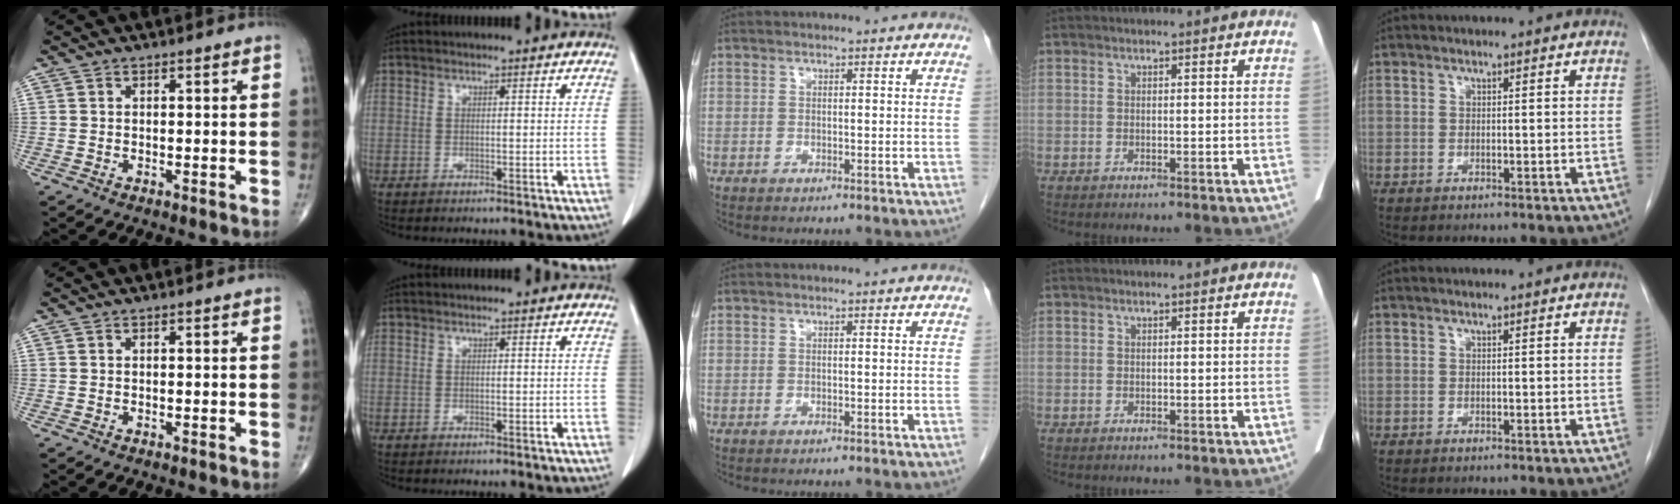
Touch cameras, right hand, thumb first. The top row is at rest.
{}